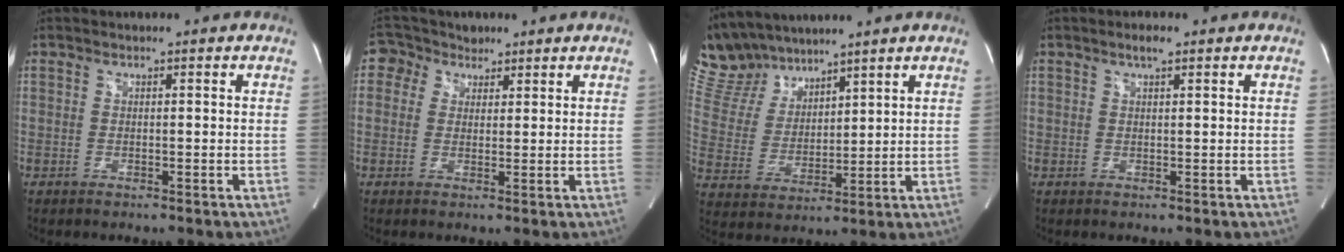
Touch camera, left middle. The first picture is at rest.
{"total": 4.3, "force": [2.4, 3.5, 0.2], "torque": [-0.006, 0.021, 0.042]}
{"total": 10.2, "force": [9.3, 3.5, 2.1], "torque": [-0.066, 0.019, 0.198]}
{"total": 1.9, "force": [1.3, 0.3, 1.3], "torque": [-0.029, 0.003, 0.022]}